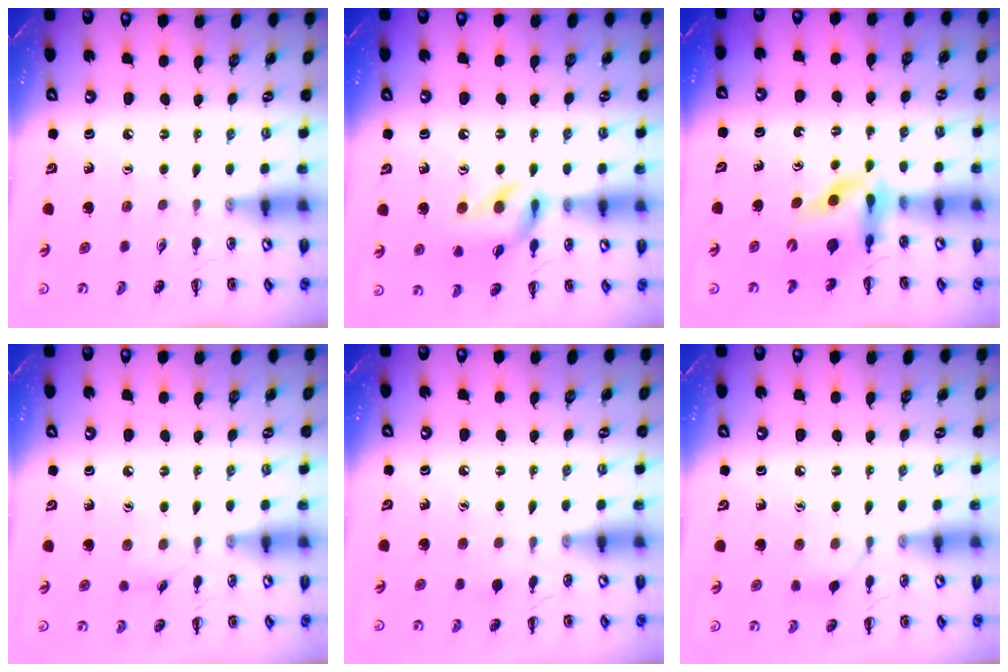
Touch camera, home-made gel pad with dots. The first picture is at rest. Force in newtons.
{"total": 13.6, "press": 13.3, "slide": 2.7}
{"total": 9.4, "press": 9.0, "slide": 2.7}
{"total": 5.4, "press": 5.0, "slide": 2.0}
{"total": 5.0, "press": 4.6, "slide": 1.8}
{"total": 6.6, "press": 6.4, "slide": 1.4}